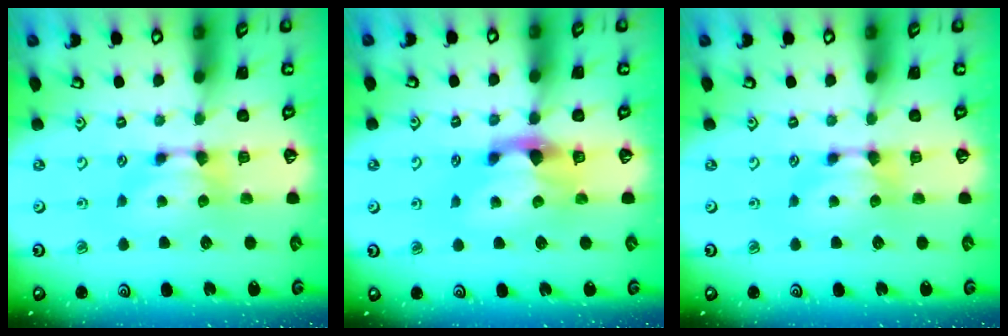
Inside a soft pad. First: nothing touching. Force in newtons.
{"total": 3.1, "press": 2.8, "slide": 1.3}
{"total": 0.0}